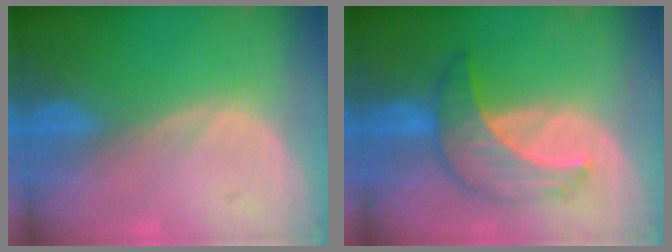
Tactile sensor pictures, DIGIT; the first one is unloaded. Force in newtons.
{"total": 6.9, "press": 6.8, "slide": 1.0}